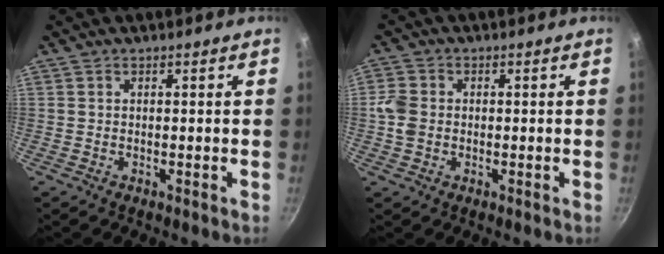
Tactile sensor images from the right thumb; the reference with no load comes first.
{"total": 4.3, "force": [-0.3, 3.6, 2.4], "torque": [-0.042, 0.007, -0.011]}